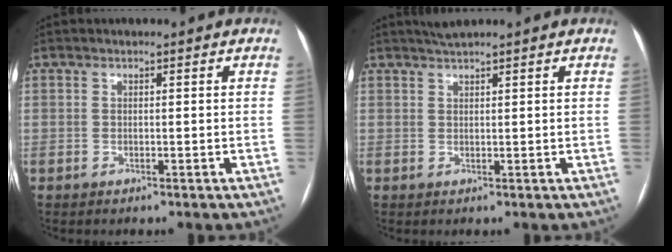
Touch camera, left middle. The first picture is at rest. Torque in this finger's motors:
{"motor_torque": [0.00, 0.00, -0.05, -0.01]}